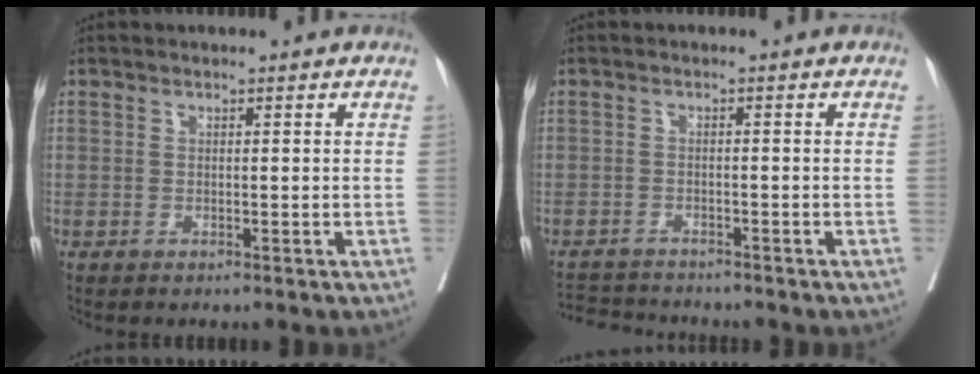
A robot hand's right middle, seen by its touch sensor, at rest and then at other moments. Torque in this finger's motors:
{"motor_torque": [0.08, -0.34, -0.09, -0.01]}